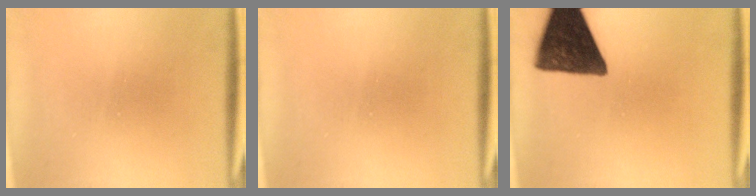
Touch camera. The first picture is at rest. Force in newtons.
{"total": 0.0}
{"total": 13.3}